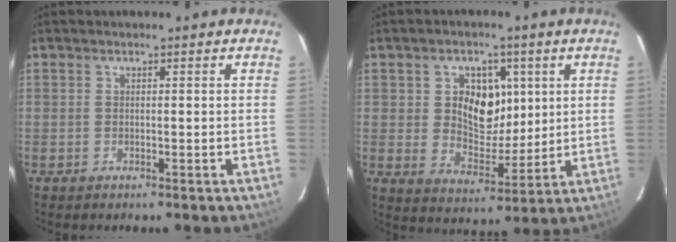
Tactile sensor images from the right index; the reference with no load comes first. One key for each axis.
{"total": 9.8, "fx": 2.4, "fy": 7.1, "fz": 6.3, "tx": -0.111, "ty": 0.004, "tz": 0.048}